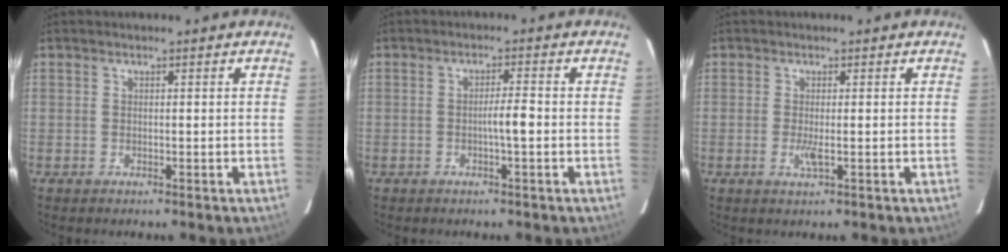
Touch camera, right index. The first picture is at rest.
{"total": 2.9, "force": [-0.7, 0.0, 2.8], "torque": [-0.046, 0.001, -0.013]}
{"total": 1.8, "force": [-0.4, 0.1, 1.7], "torque": [-0.038, -0.006, -0.006]}